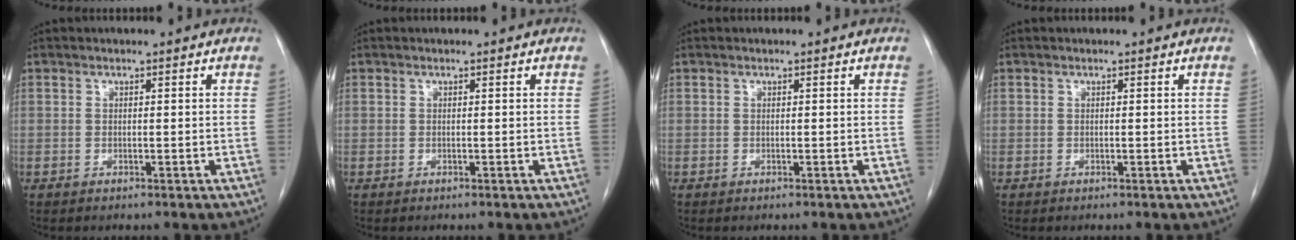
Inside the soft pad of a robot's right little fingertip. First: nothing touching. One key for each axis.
{"total": 0.0}
{"total": 0.0}
{"total": 0.0}